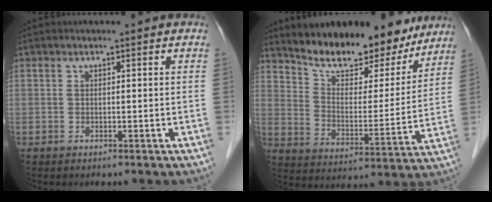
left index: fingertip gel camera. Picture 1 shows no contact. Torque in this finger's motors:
{"motor_torque": [0.27, -0.46, 0.80, 0.15]}